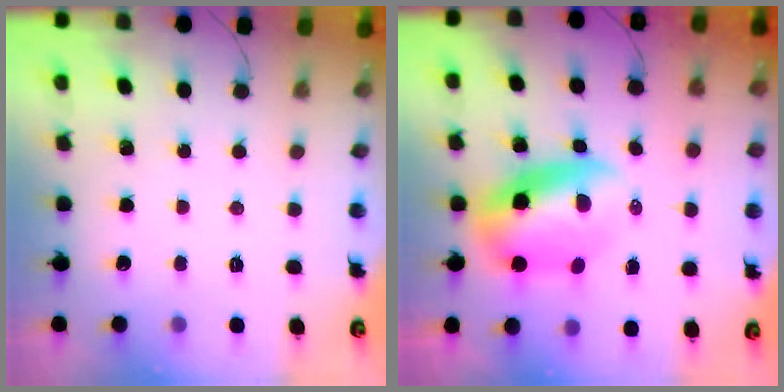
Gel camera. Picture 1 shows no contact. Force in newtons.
{"total": 9.5, "press": 9.3, "slide": 2.3}